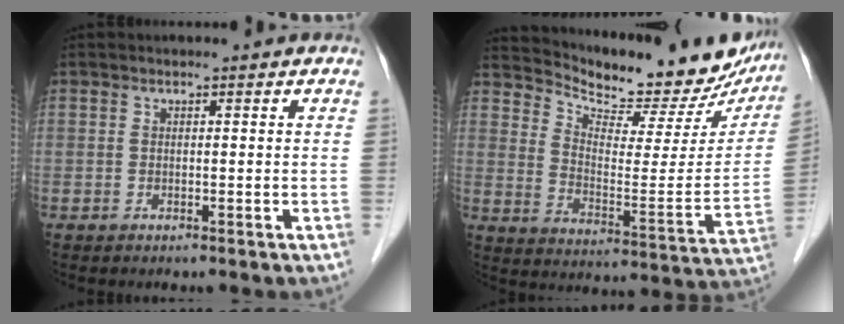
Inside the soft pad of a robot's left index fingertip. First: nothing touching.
{"total": 20.7, "force": [19.0, 5.7, 5.9], "torque": [-0.082, -0.042, 0.247]}